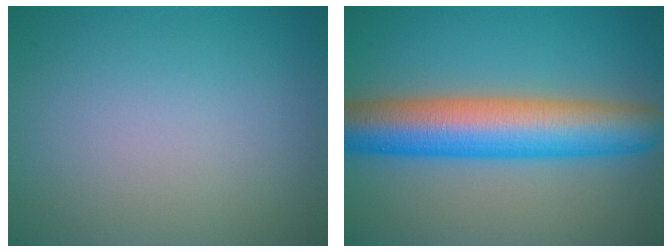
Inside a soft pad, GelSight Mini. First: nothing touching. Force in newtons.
{"total": 9.9, "press": 9.9, "slide": 0.1}